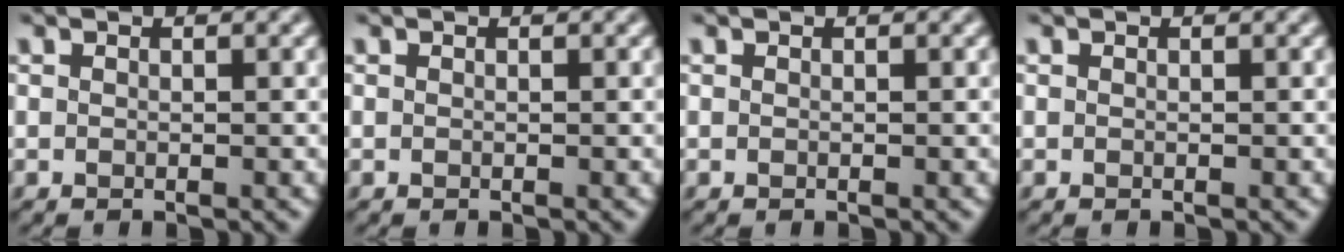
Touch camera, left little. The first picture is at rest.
{"total": 0.0}
{"total": 0.0}
{"total": 0.0}